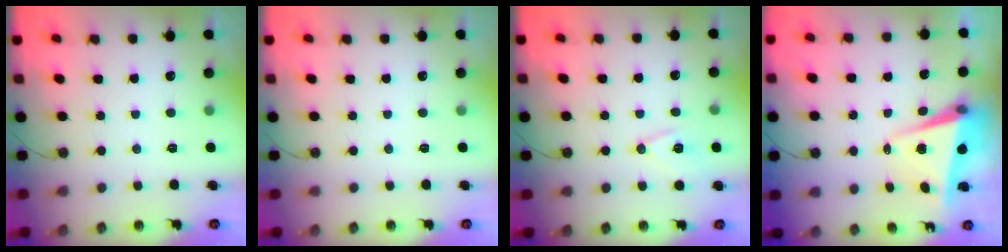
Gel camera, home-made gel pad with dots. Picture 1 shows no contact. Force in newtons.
{"total": 0.0}
{"total": 10.0, "press": 9.3, "slide": 3.7}
{"total": 5.7, "press": 5.6, "slide": 0.7}